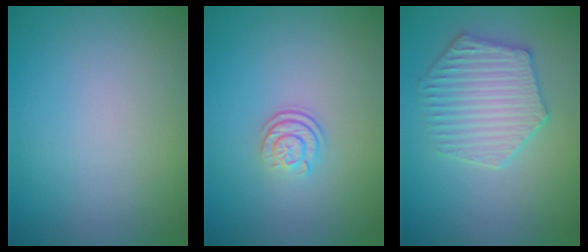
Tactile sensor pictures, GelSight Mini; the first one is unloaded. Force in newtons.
{"total": 2.4, "press": 1.8, "slide": 1.6}
{"total": 4.7, "press": 4.2, "slide": 2.1}